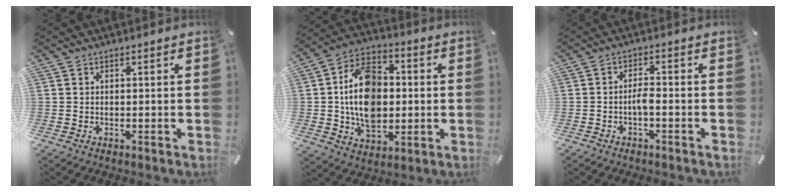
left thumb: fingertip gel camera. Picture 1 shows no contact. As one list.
[{"total": 16.6, "force": [-0.2, 12.2, 11.2], "torque": [-0.211, 0.012, -0.004]}, {"total": 3.1, "force": [-1.3, 0.9, 2.7], "torque": [-0.055, 0.003, -0.025]}]